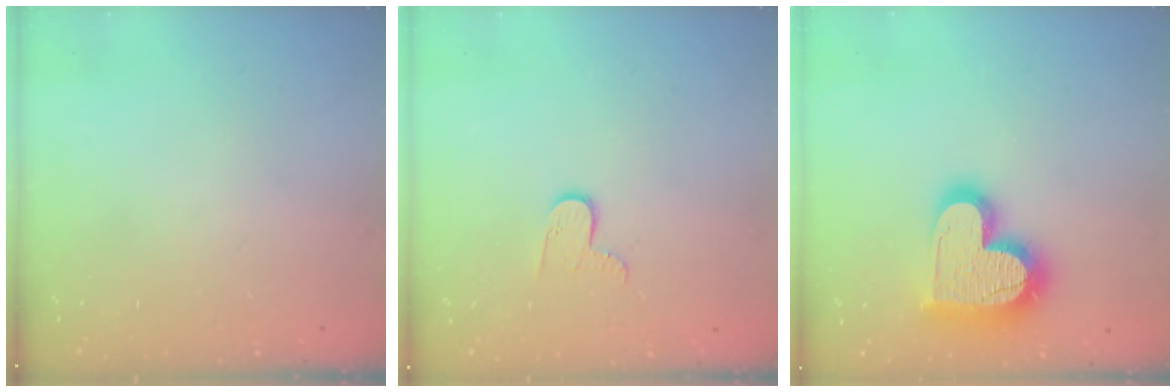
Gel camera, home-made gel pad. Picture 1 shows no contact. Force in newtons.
{"total": 5.2, "press": 5.2, "slide": 0.4}
{"total": 20.0, "press": 19.9, "slide": 1.4}